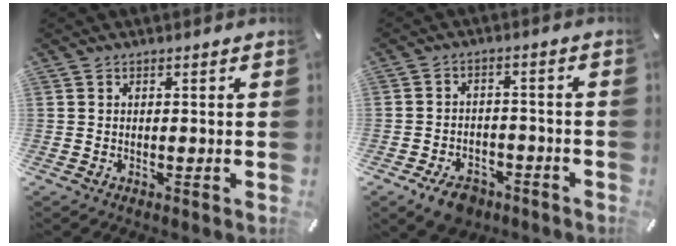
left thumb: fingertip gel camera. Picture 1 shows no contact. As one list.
[{"total": 6.4, "force": [-4.3, 3.9, 2.8], "torque": [-0.049, 0.025, -0.079]}]